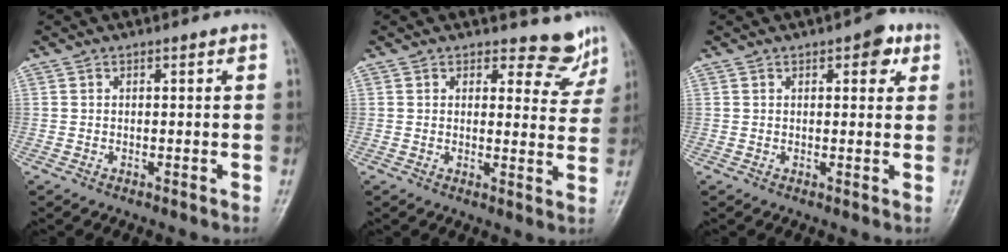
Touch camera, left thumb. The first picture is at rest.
{"total": 5.8, "force": [5.2, 2.5, 0.1], "torque": [0.029, -0.048, 0.051]}
{"total": 4.0, "force": [1.9, 2.0, 2.8], "torque": [-0.017, -0.001, 0.016]}